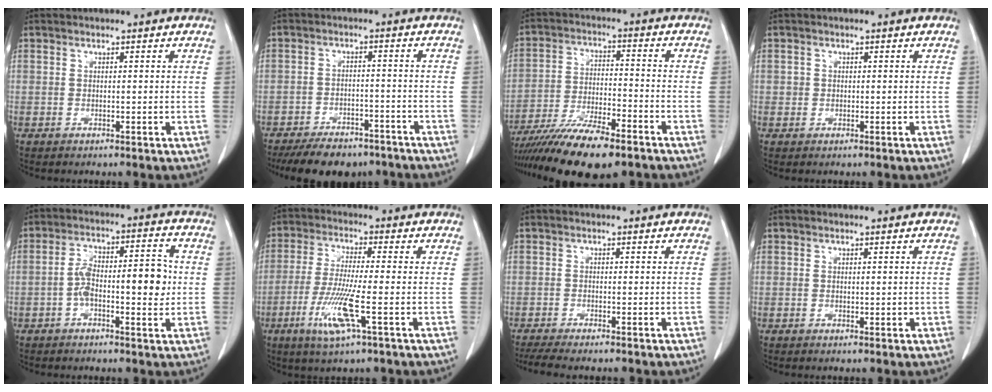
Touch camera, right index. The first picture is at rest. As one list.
[{"total": 11.5, "force": [-9.5, 4.9, 4.2], "torque": [-0.057, 0.000, -0.132]}, {"total": 14.8, "force": [-11.4, 3.0, 9.0], "torque": [-0.166, -0.024, -0.194]}, {"total": 1.0, "force": [0.1, 1.0, 0.2], "torque": [0.003, 0.004, 0.002]}, {"total": 9.5, "force": [-1.1, 3.1, 8.9], "torque": [-0.150, 0.028, -0.016]}, {"total": 5.5, "force": [-2.1, -0.5, 5.1], "torque": [-0.102, -0.014, -0.042]}, {"total": 5.5, "force": [-4.6, 0.3, 3.0], "torque": [-0.042, -0.012, -0.072]}, {"total": 0.8, "force": [0.1, 0.6, 0.6], "torque": [-0.006, 0.000, 0.004]}]